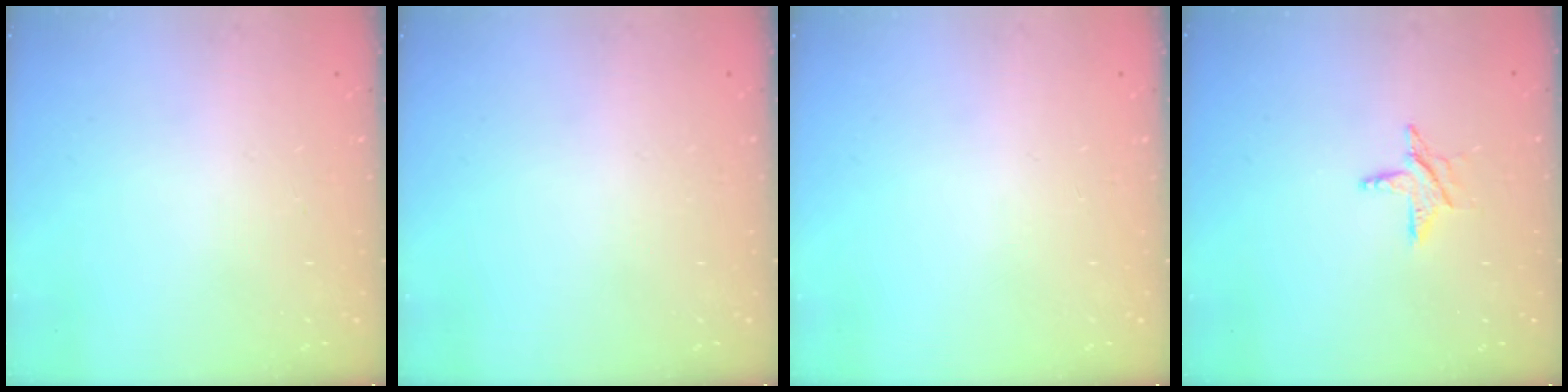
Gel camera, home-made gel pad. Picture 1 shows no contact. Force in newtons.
{"total": 0.0}
{"total": 0.0}
{"total": 5.7, "press": 5.7, "slide": 0.4}